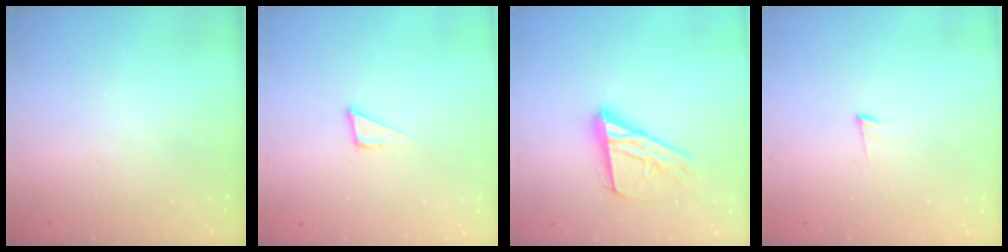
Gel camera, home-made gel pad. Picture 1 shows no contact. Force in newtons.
{"total": 3.8, "press": 3.8, "slide": 0.2}
{"total": 17.6, "press": 17.5, "slide": 1.7}
{"total": 3.6, "press": 3.5, "slide": 0.5}